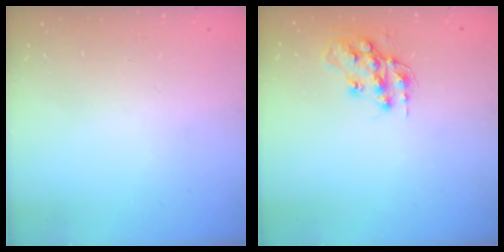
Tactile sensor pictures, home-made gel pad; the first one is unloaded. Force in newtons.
{"total": 14.0, "press": 14.0, "slide": 0.7}